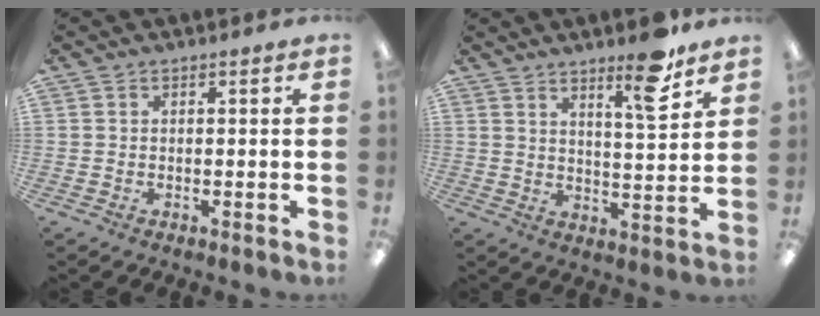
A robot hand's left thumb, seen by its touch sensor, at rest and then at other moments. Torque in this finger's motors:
{"motor_torque": [0.81, 0.82, -0.27, 0.08, 0.04]}